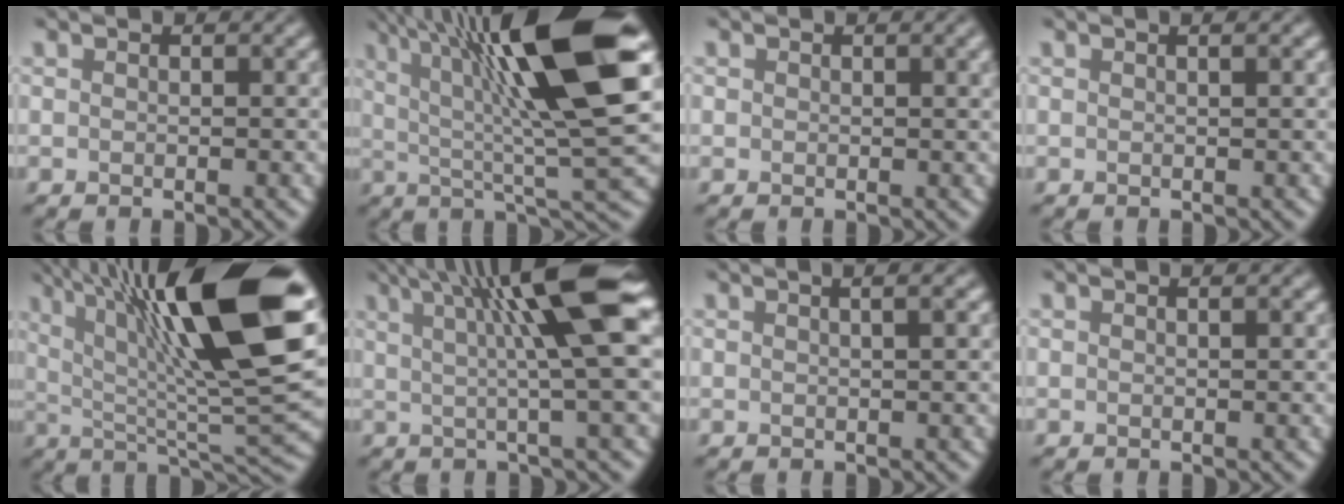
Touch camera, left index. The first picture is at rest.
{"total": 14.3, "force": [4.1, 2.6, 13.5], "torque": [-0.197, 0.014, 0.067]}
{"total": 1.2, "force": [0.5, 0.5, 1.0], "torque": [-0.007, 0.001, 0.016]}
{"total": 2.7, "force": [1.2, 1.5, 1.9], "torque": [0.007, 0.020, -0.011]}
{"total": 16.9, "force": [6.0, 4.2, 15.2], "torque": [-0.238, 0.013, 0.105]}
{"total": 10.1, "force": [2.7, 1.3, 9.7], "torque": [-0.115, 0.013, 0.041]}
{"total": 4.5, "force": [2.0, 2.2, 3.3], "torque": [-0.001, 0.039, -0.002]}
{"total": 1.8, "force": [0.8, 0.9, 1.2], "torque": [0.006, 0.005, -0.010]}